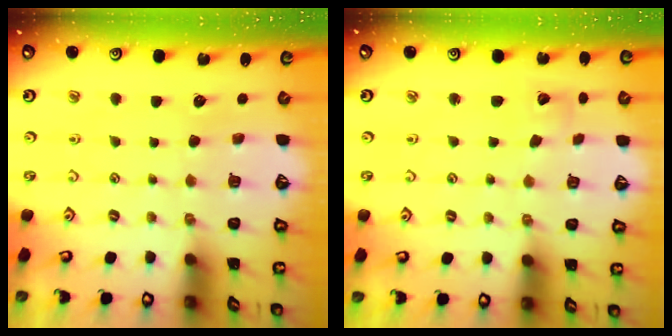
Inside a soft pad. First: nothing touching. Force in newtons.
{"total": 3.6, "press": 3.6, "slide": 0.4}